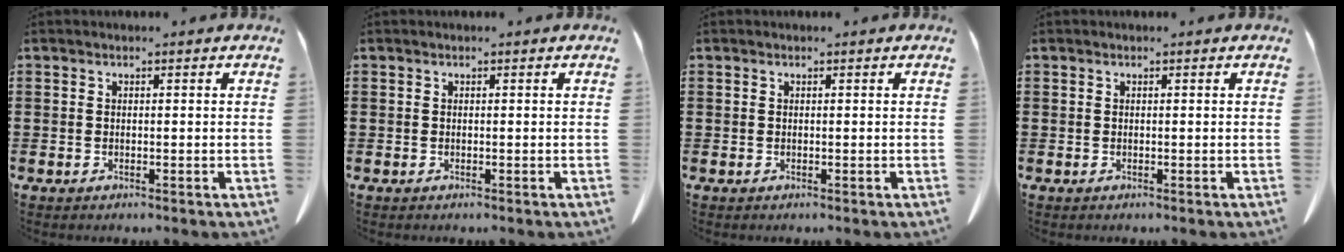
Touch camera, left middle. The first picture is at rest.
{"total": 0.0}
{"total": 0.0}
{"total": 0.0}